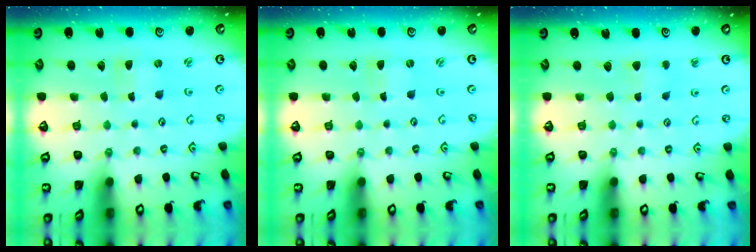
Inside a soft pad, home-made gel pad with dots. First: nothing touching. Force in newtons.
{"total": 0.0}
{"total": 3.1, "press": 3.1, "slide": 0.5}